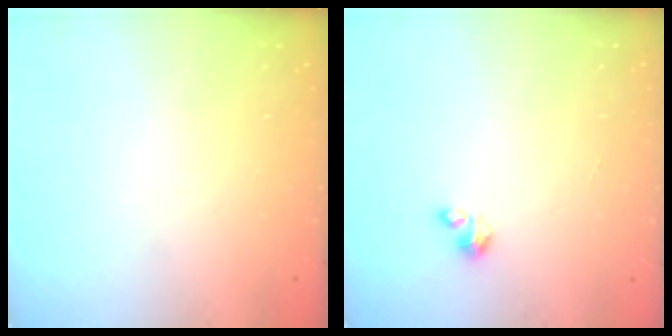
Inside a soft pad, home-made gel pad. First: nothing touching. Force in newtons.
{"total": 1.2, "press": 1.2, "slide": 0.2}